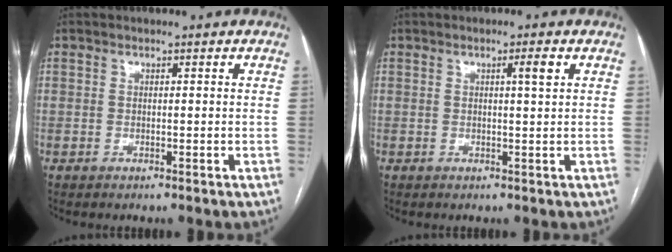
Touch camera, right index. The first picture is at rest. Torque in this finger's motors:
{"motor_torque": [0.12, -0.11, 0.03, 0.03]}